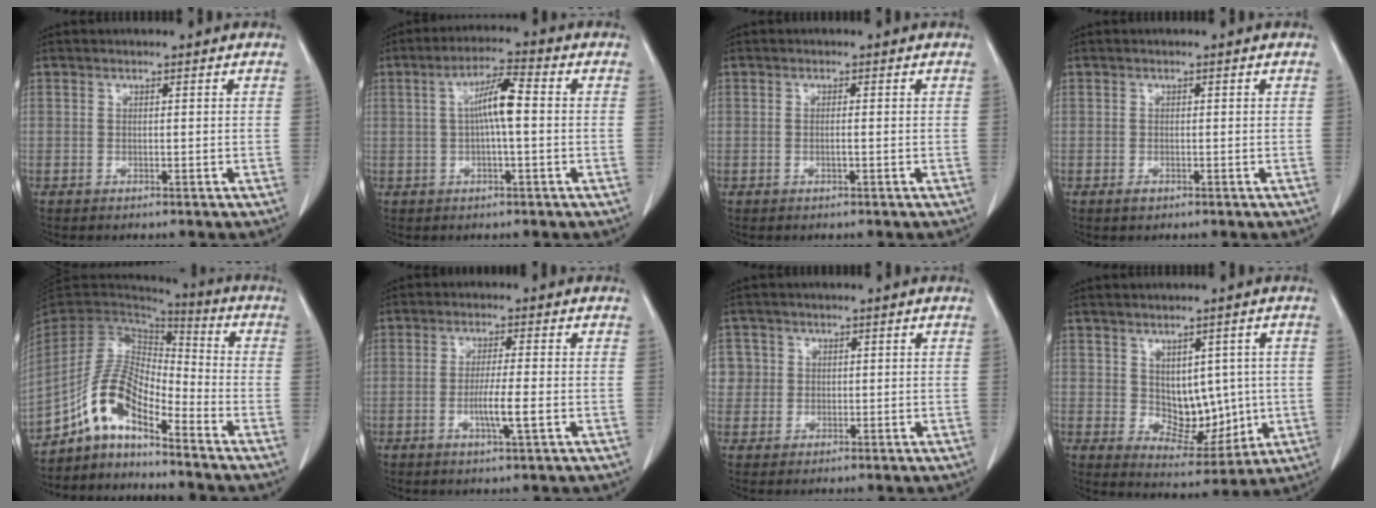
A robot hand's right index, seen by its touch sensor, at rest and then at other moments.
{"total": 6.4, "force": [0.3, 0.7, 6.3], "torque": [-0.118, 0.015, 0.003]}
{"total": 0.9, "force": [-0.2, 0.0, 0.9], "torque": [-0.018, -0.001, -0.001]}
{"total": 1.0, "force": [-0.5, 0.7, 0.5], "torque": [-0.007, 0.001, -0.005]}
{"total": 10.2, "force": [-7.1, 3.1, 6.7], "torque": [-0.145, 0.028, -0.136]}
{"total": 4.8, "force": [-1.2, -0.2, 4.6], "torque": [-0.083, -0.008, -0.023]}
{"total": 3.4, "force": [0.8, 3.3, -0.1], "torque": [0.023, 0.007, 0.014]}
{"total": 8.4, "force": [0.6, 5.3, 6.5], "torque": [-0.083, -0.001, 0.033]}